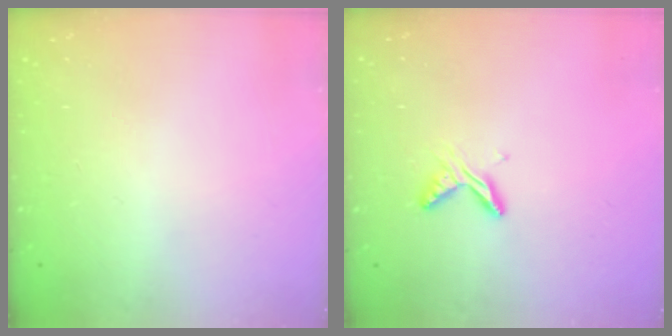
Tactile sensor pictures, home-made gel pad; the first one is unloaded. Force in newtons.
{"total": 6.1, "press": 6.1, "slide": 0.7}